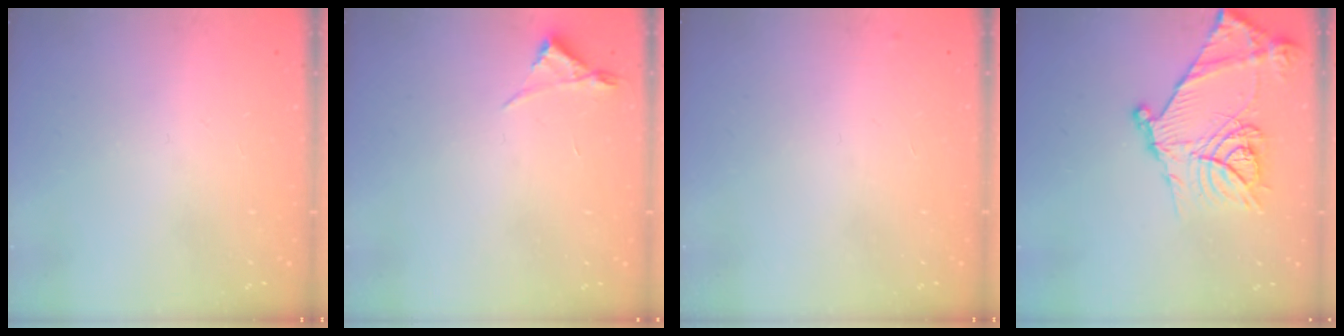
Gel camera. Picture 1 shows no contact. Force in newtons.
{"total": 3.0, "press": 2.9, "slide": 0.5}
{"total": 3.2, "press": 3.2, "slide": 0.4}
{"total": 18.1, "press": 18.1, "slide": 1.2}